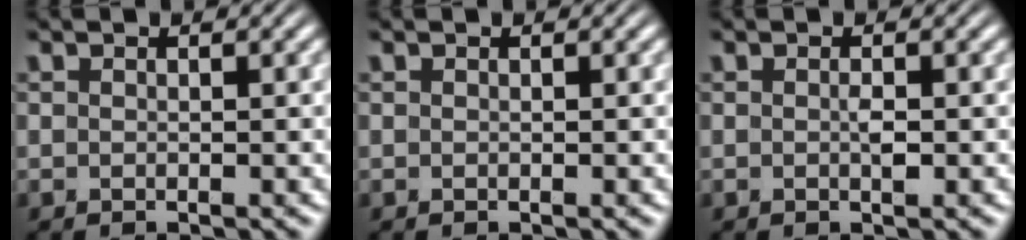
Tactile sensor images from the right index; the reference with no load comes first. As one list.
[{"total": 0.0}, {"total": 0.7, "force": [-0.1, -0.1, 0.7], "torque": [-0.010, -0.003, -0.003]}]